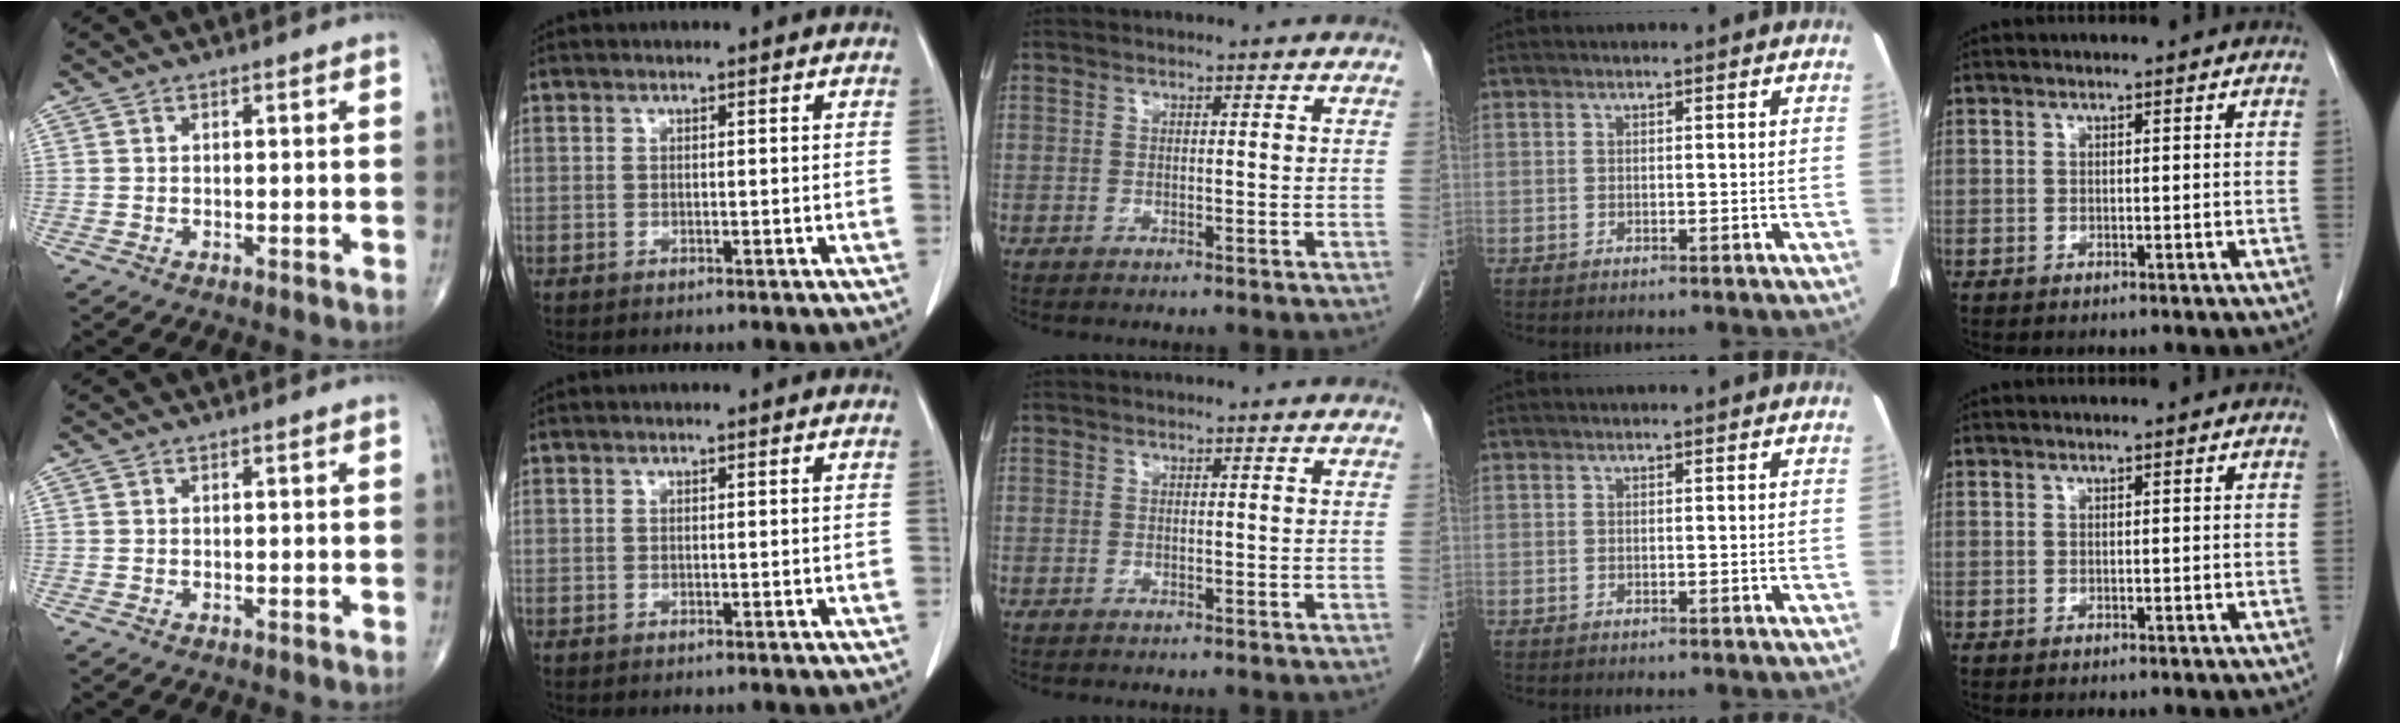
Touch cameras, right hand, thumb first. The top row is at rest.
{}